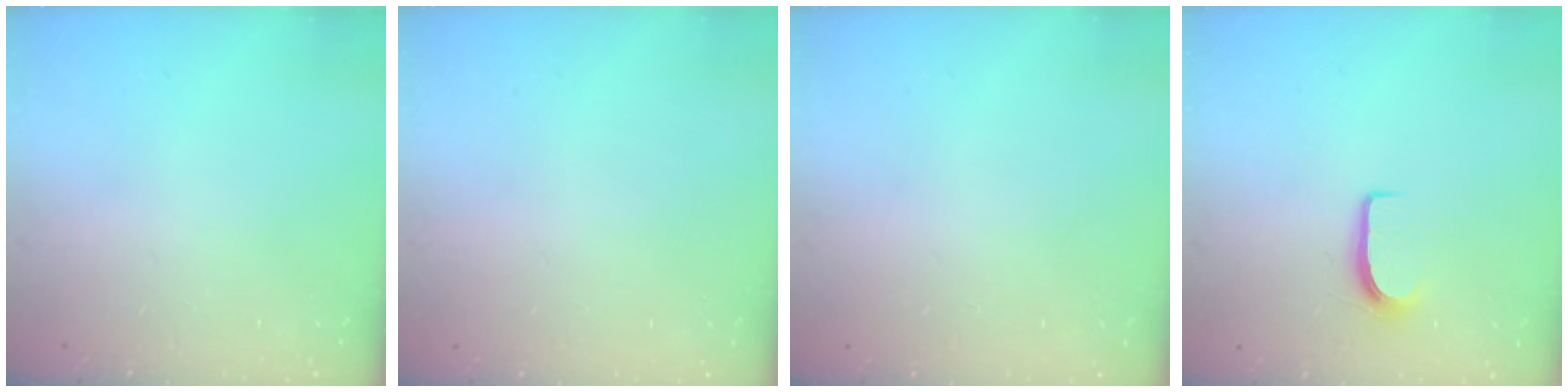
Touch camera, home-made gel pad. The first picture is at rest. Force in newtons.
{"total": 0.0}
{"total": 0.0}
{"total": 6.5, "press": 6.4, "slide": 0.6}